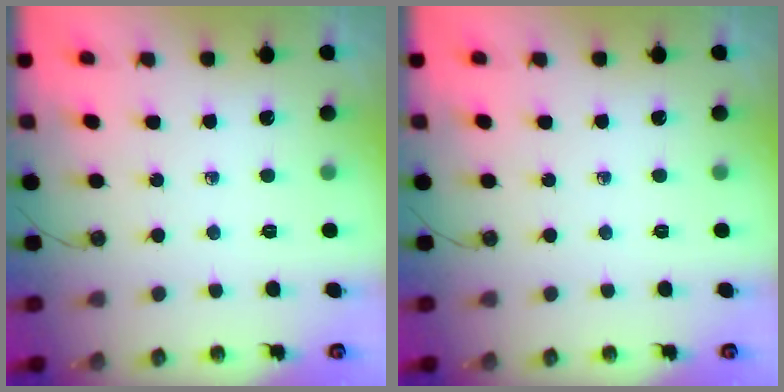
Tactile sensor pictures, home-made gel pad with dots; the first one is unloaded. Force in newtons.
{"total": 0.0}